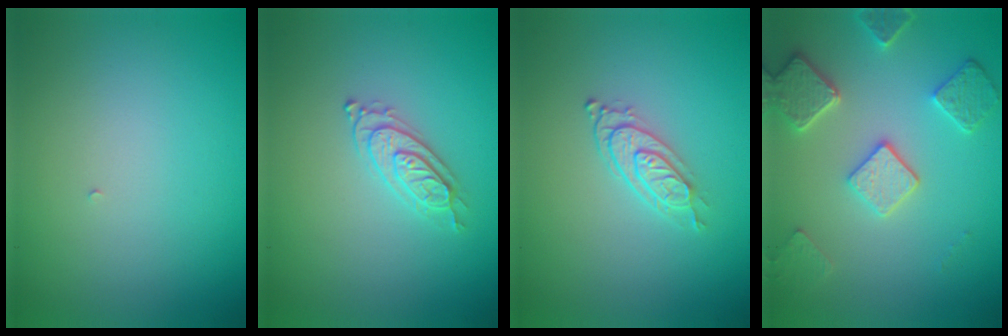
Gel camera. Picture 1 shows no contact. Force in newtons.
{"total": 2.2, "press": 2.1, "slide": 0.6}
{"total": 2.8, "press": 2.2, "slide": 1.7}
{"total": 4.5, "press": 3.8, "slide": 2.5}